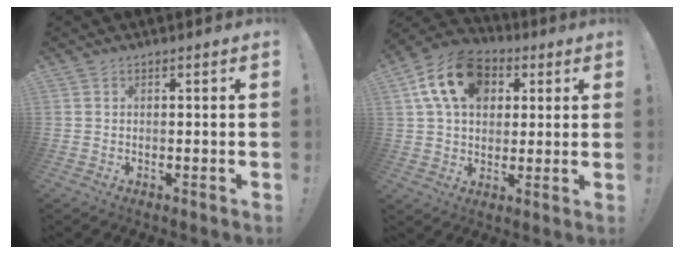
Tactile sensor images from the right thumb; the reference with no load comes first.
{"total": 16.6, "force": [6.1, 11.9, 9.9], "torque": [-0.167, -0.011, 0.116]}